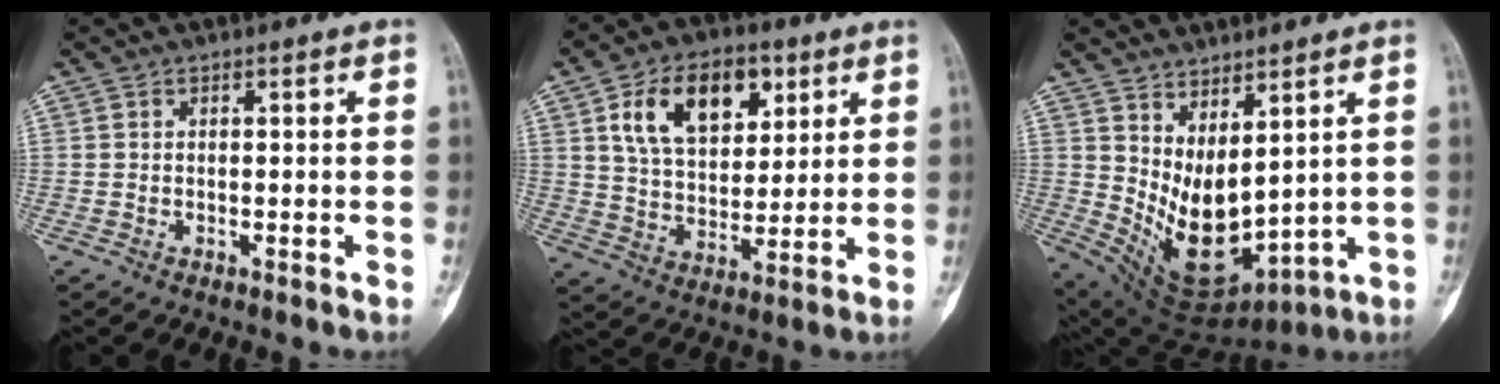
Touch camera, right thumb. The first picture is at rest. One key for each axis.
{"total": 16.8, "fx": 7.1, "fy": 10.6, "fz": 11.0, "tx": -0.140, "ty": -0.017, "tz": 0.124}
{"total": 13.4, "fx": 3.6, "fy": 6.7, "fz": 11.1, "tx": -0.168, "ty": -0.047, "tz": 0.098}